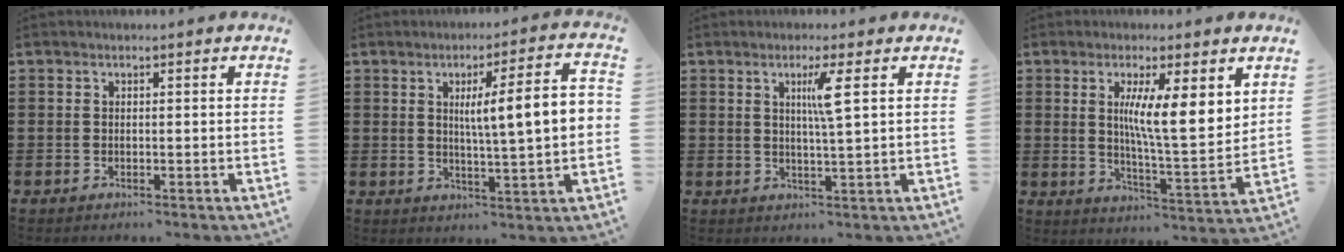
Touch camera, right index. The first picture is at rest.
{"total": 9.3, "force": [1.3, 1.2, 9.1], "torque": [-0.152, -0.001, 0.011]}
{"total": 4.1, "force": [1.4, -0.4, 3.8], "torque": [-0.078, -0.005, 0.020]}
{"total": 8.4, "force": [3.1, 1.7, 7.7], "torque": [-0.139, -0.013, 0.047]}